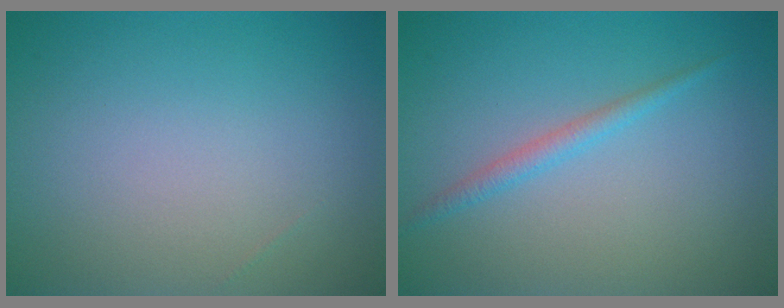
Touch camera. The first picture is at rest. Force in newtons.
{"total": 1.5, "press": 1.5, "slide": 0.1}